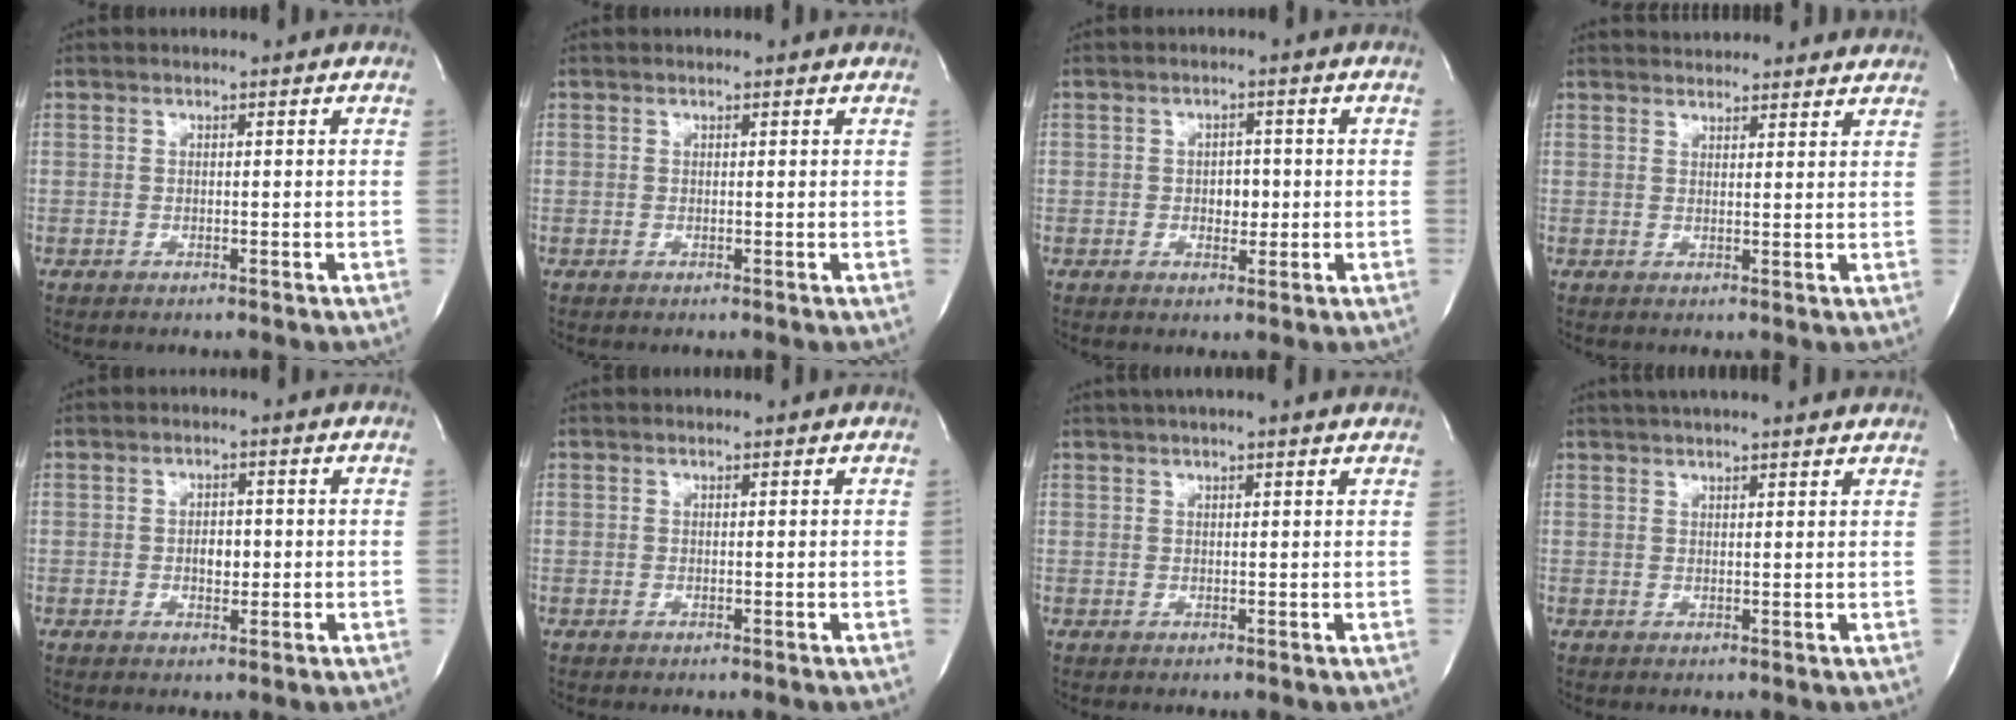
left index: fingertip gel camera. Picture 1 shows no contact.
{"total": 0.6, "force": [0.6, 0.2, 0.1], "torque": [-0.008, 0.010, 0.007]}
{"total": 2.8, "force": [-0.3, 1.8, 2.1], "torque": [-0.026, 0.003, -0.001]}
{"total": 10.6, "force": [10.0, 2.4, 2.3], "torque": [-0.018, 0.024, 0.116]}
{"total": 2.6, "force": [-0.3, 1.5, 2.1], "torque": [-0.034, 0.003, -0.001]}
{"total": 0.0}
{"total": 8.6, "force": [7.3, 0.7, 4.5], "torque": [-0.071, 0.034, 0.091]}
{"total": 12.8, "force": [11.3, 1.5, 5.7], "torque": [-0.088, 0.037, 0.149]}